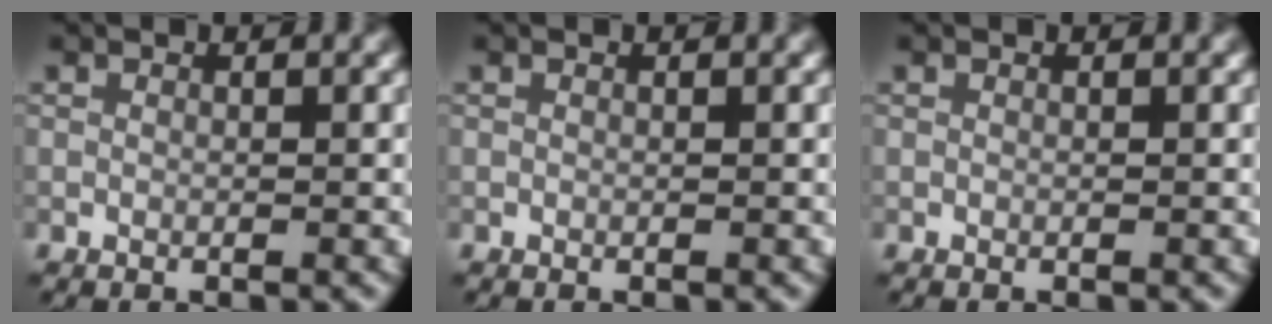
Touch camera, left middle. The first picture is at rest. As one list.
[{"total": 0.0}, {"total": 0.0}]